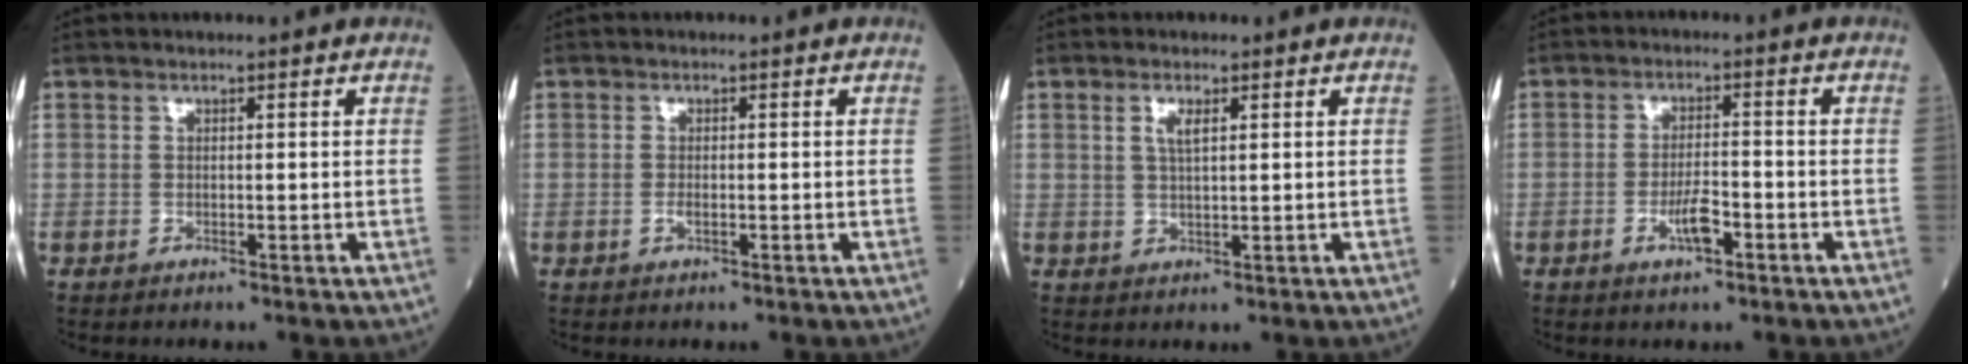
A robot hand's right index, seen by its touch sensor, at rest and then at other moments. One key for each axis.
{"total": 0.8, "fx": -0.3, "fy": 0.2, "fz": 0.7, "tx": -0.018, "ty": 0.000, "tz": -0.006}
{"total": 2.5, "fx": 1.0, "fy": 0.6, "fz": 2.2, "tx": -0.048, "ty": 0.000, "tz": 0.019}
{"total": 4.2, "fx": -2.0, "fy": 1.0, "fz": 3.5, "tx": -0.067, "ty": 0.002, "tz": -0.038}